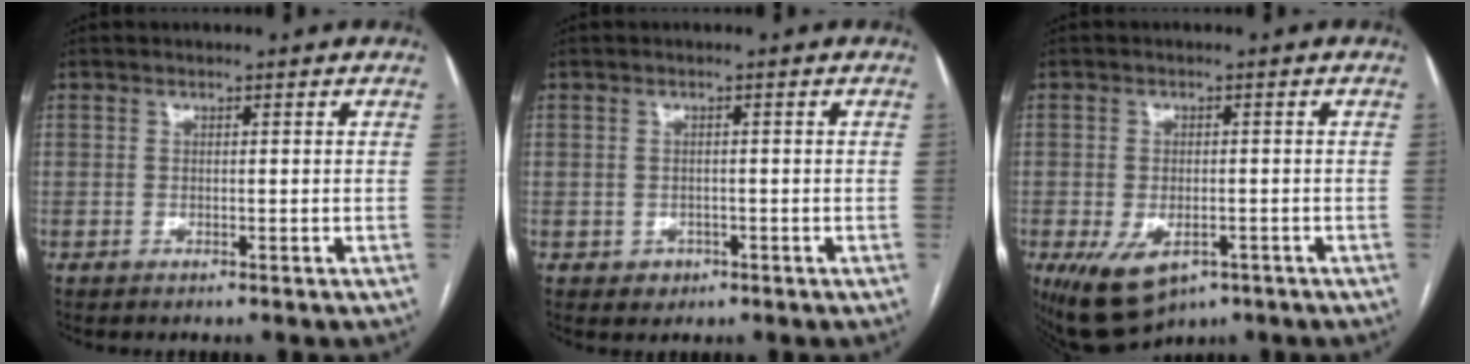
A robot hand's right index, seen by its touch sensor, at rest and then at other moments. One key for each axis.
{"total": 2.2, "fx": -0.8, "fy": 2.0, "fz": 0.4, "tx": 0.003, "ty": 0.006, "tz": -0.007}
{"total": 8.9, "fx": -4.6, "fy": 5.0, "fz": 5.8, "tx": -0.100, "ty": -0.010, "tz": -0.060}